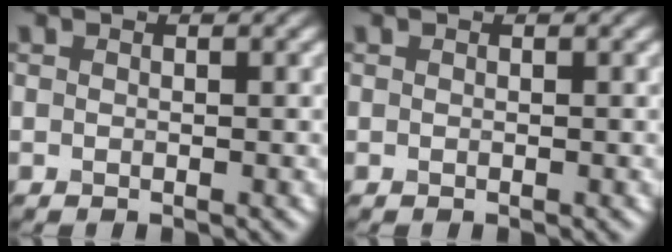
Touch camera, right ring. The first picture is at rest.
{"total": 0.0}